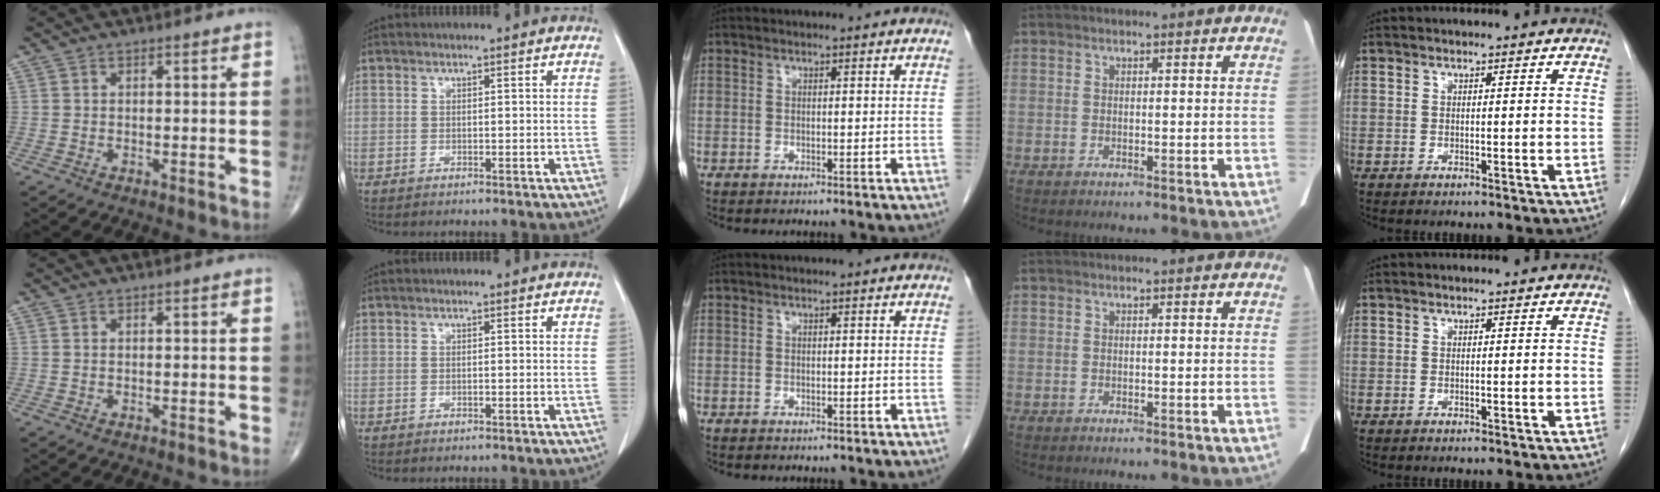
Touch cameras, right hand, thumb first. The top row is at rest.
{}